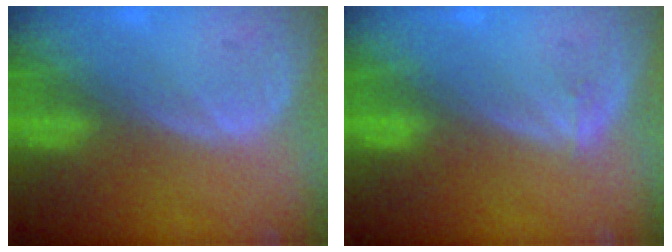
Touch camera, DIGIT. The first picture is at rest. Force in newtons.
{"total": 0.9, "press": 0.8, "slide": 0.2}